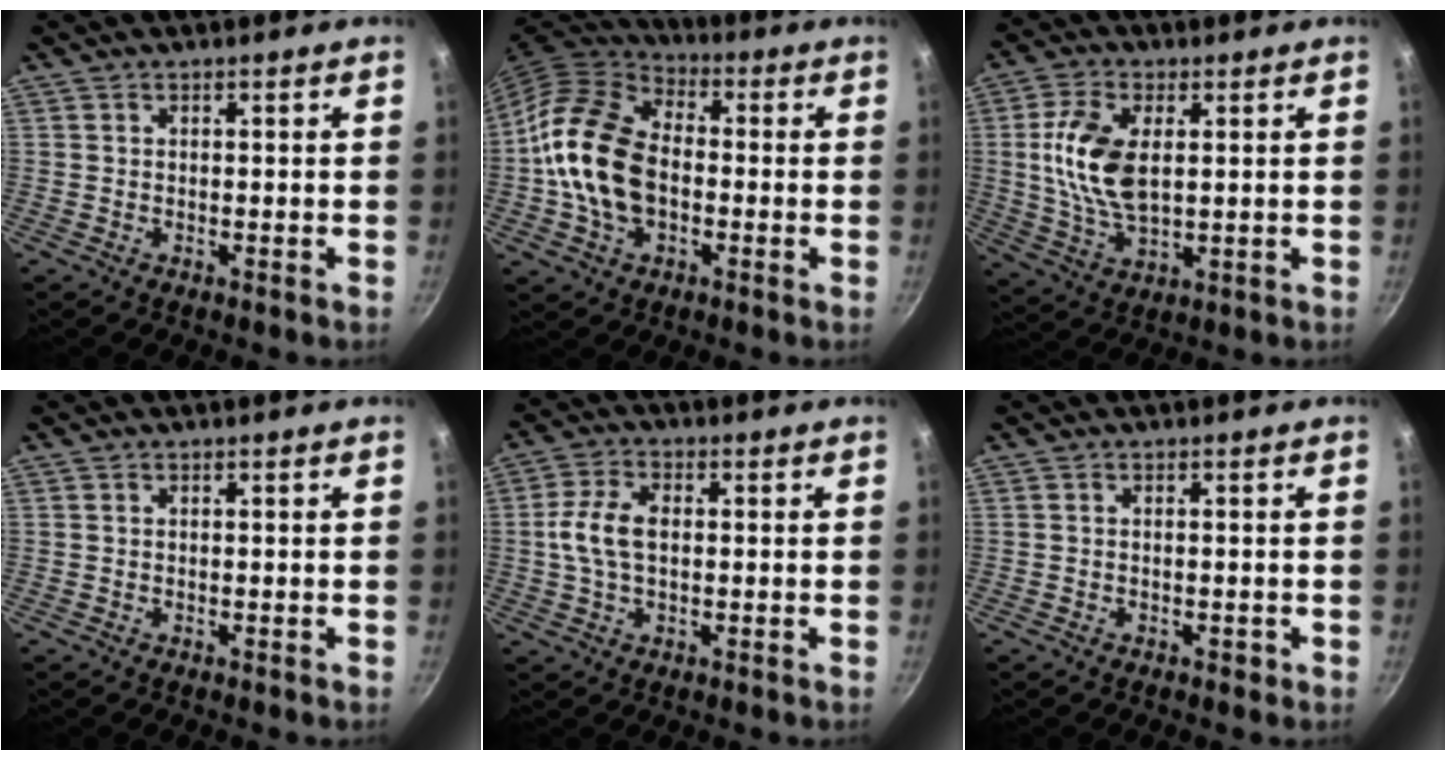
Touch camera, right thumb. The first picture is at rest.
{"total": 17.0, "force": [-1.5, 11.4, 12.6], "torque": [-0.215, 0.029, -0.044]}
{"total": 12.4, "force": [1.9, 6.7, 10.2], "torque": [-0.196, -0.004, 0.038]}
{"total": 0.0}
{"total": 7.4, "force": [0.3, 4.5, 5.9], "torque": [-0.119, 0.017, 0.000]}
{"total": 0.8, "force": [-0.4, 0.5, 0.5], "torque": [-0.006, 0.004, -0.004]}